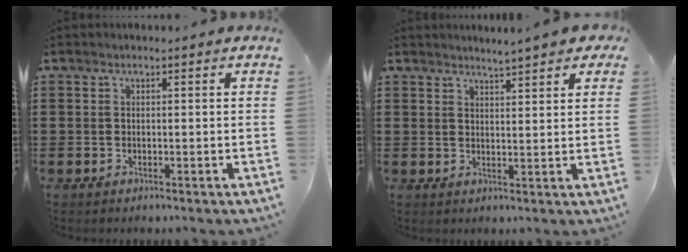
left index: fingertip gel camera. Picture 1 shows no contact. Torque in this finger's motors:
{"motor_torque": [0.72, -0.64, 0.52, 0.10]}